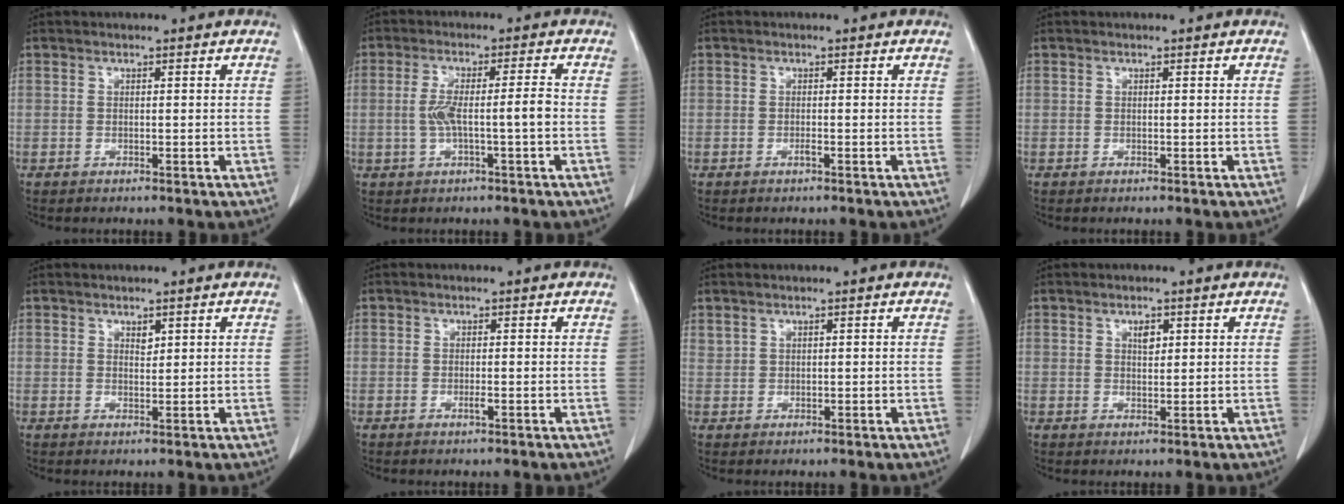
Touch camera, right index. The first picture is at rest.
{"total": 5.8, "force": [-0.9, 0.2, 5.7], "torque": [-0.116, 0.013, -0.012]}
{"total": 0.5, "force": [-0.3, 0.0, 0.4], "torque": [-0.012, -0.001, -0.005]}
{"total": 0.0}
{"total": 1.1, "force": [0.7, 0.5, 0.6], "torque": [-0.009, -0.005, 0.012]}
{"total": 0.8, "force": [-0.3, 0.0, 0.7], "torque": [-0.016, -0.002, -0.005]}
{"total": 1.1, "force": [0.9, 0.4, 0.4], "torque": [-0.007, 0.005, 0.022]}
{"total": 1.8, "force": [0.9, 0.9, 1.4], "torque": [-0.022, -0.003, 0.015]}